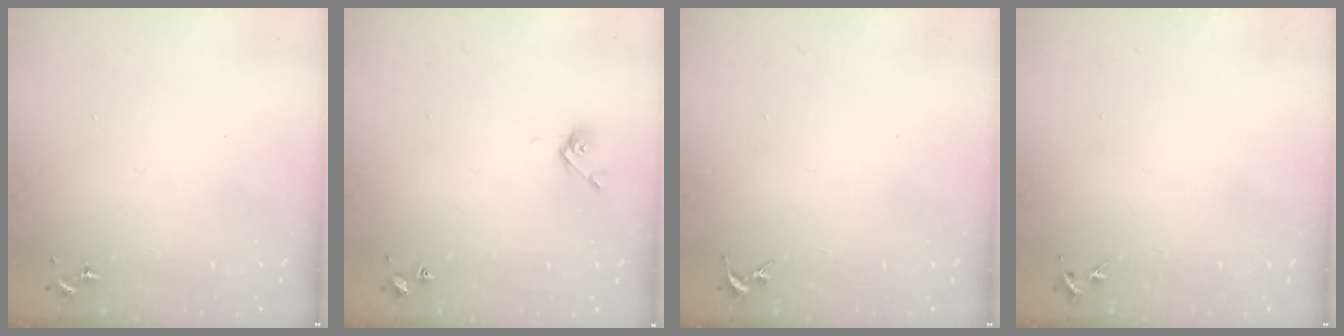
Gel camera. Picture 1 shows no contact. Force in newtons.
{"total": 4.8, "press": 4.8, "slide": 0.8}
{"total": 0.0}
{"total": 3.9, "press": 3.8, "slide": 0.6}